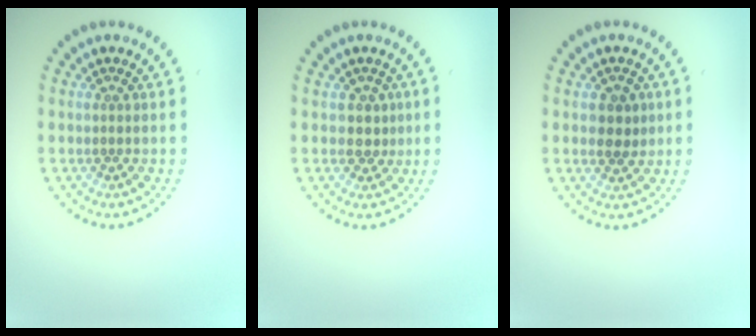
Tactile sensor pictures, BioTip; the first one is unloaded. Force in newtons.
{"total": 1.7, "press": 1.3, "slide": 1.0}
{"total": 2.3, "press": 2.3, "slide": 0.4}